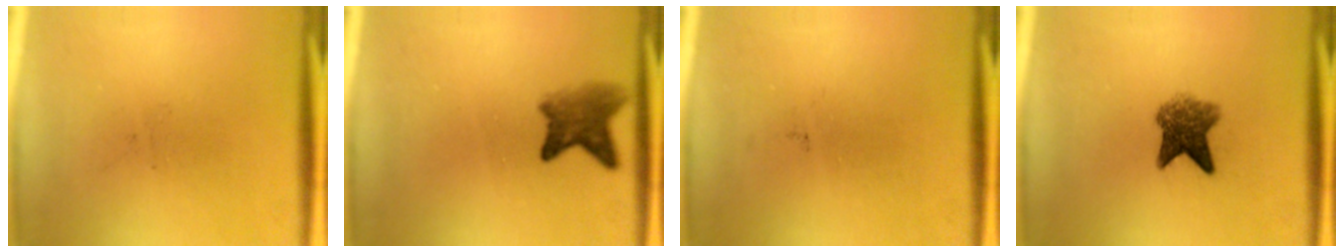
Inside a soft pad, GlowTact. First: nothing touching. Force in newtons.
{"total": 4.2}
{"total": 0.0}
{"total": 5.5}